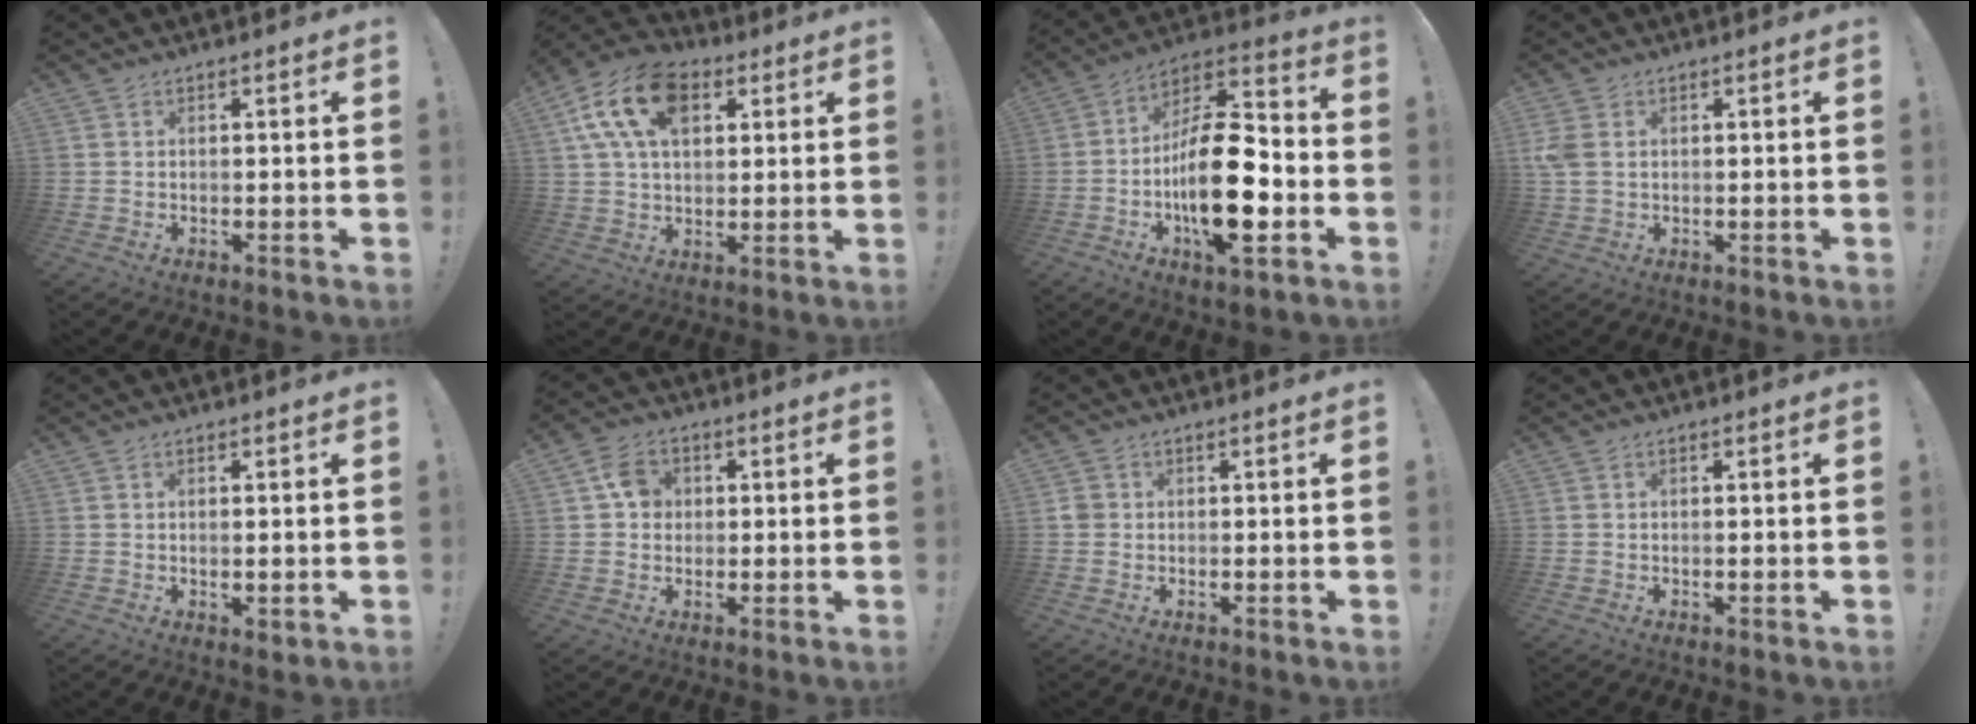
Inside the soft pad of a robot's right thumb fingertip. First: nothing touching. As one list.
[{"total": 17.3, "force": [6.8, 11.1, 11.4], "torque": [-0.198, -0.017, 0.124]}, {"total": 22.5, "force": [-5.1, 9.4, 19.8], "torque": [-0.352, 0.026, -0.078]}, {"total": 4.3, "force": [1.0, 3.0, 3.0], "torque": [-0.076, 0.000, 0.017]}, {"total": 1.6, "force": [0.6, 0.7, 1.3], "torque": [-0.007, -0.007, 0.009]}, {"total": 7.7, "force": [1.7, 6.5, 3.7], "torque": [-0.047, 0.007, 0.036]}, {"total": 2.5, "force": [0.2, 2.3, 1.0], "torque": [-0.010, 0.003, 0.004]}, {"total": 0.0}]